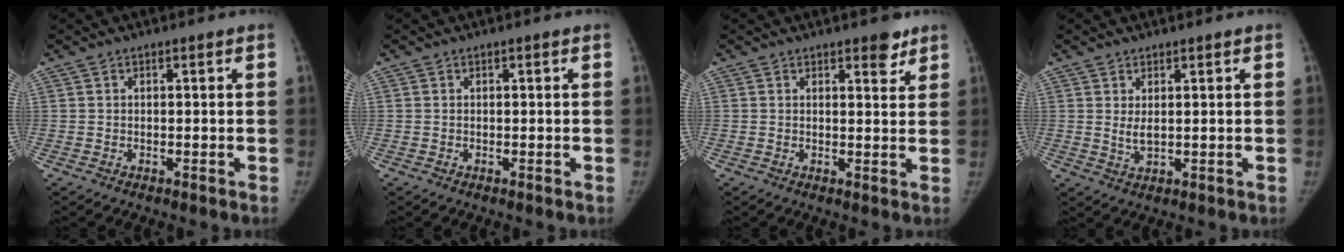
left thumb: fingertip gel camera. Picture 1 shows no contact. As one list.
[{"total": 0.0}, {"total": 3.5, "force": [2.5, 1.4, 2.0], "torque": [-0.010, -0.015, 0.032]}, {"total": 2.4, "force": [0.8, 1.1, 2.0], "torque": [-0.035, -0.012, 0.020]}]